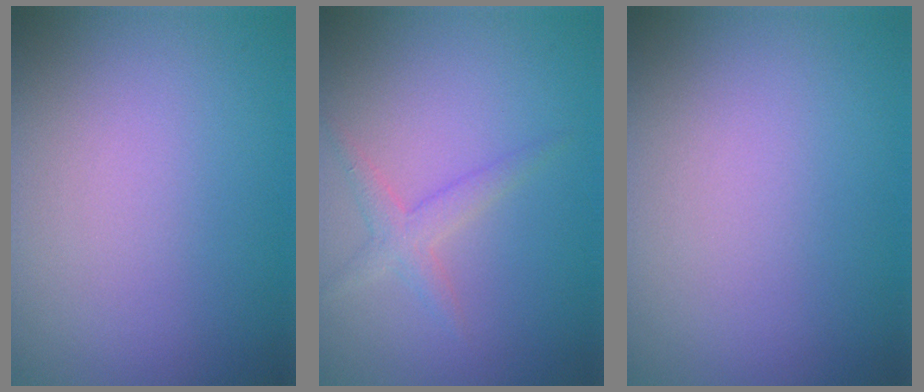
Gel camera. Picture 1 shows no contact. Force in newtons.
{"total": 1.8, "press": 1.8, "slide": 0.1}
{"total": 0.0}